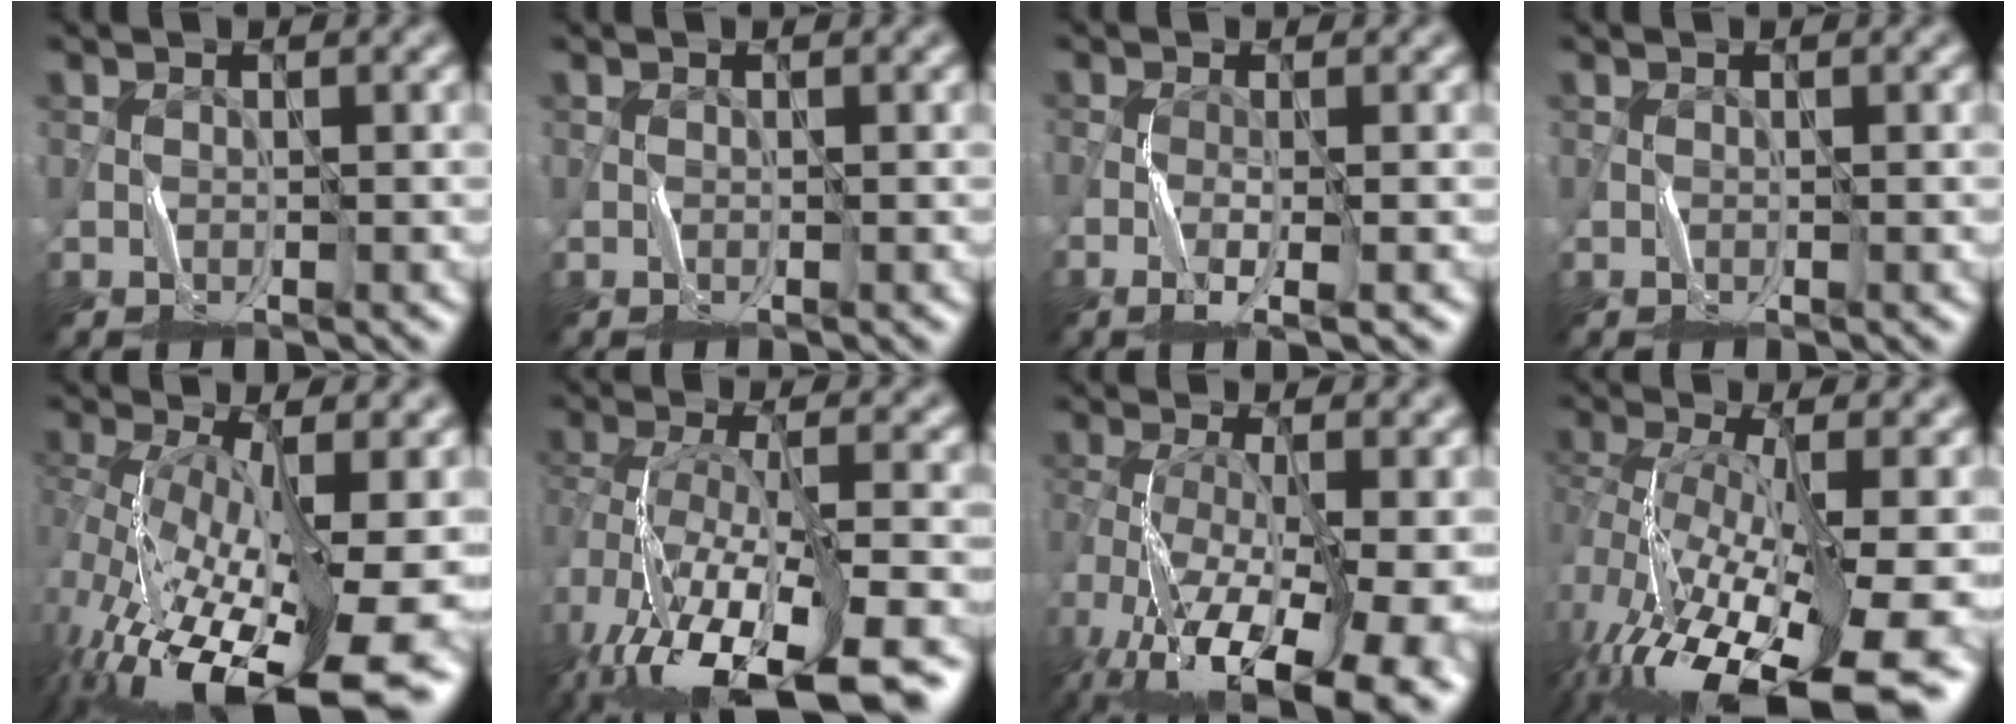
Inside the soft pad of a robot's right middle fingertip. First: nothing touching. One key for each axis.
{"total": 0.0}
{"total": 2.4, "fx": -1.0, "fy": 0.4, "fz": 2.2, "tx": -0.047, "ty": 0.002, "tz": -0.024}
{"total": 0.0}
{"total": 15.5, "fx": -4.7, "fy": 6.0, "fz": 13.5, "tx": -0.253, "ty": -0.013, "tz": -0.070}
{"total": 15.5, "fx": -9.5, "fy": 6.0, "fz": 10.6, "tx": -0.196, "ty": -0.019, "tz": -0.120}
{"total": 15.4, "fx": -7.4, "fy": 5.6, "fz": 12.3, "tx": -0.241, "ty": -0.022, "tz": -0.107}
{"total": 15.0, "fx": -7.3, "fy": 5.7, "fz": 11.9, "tx": -0.245, "ty": -0.016, "tz": -0.107}